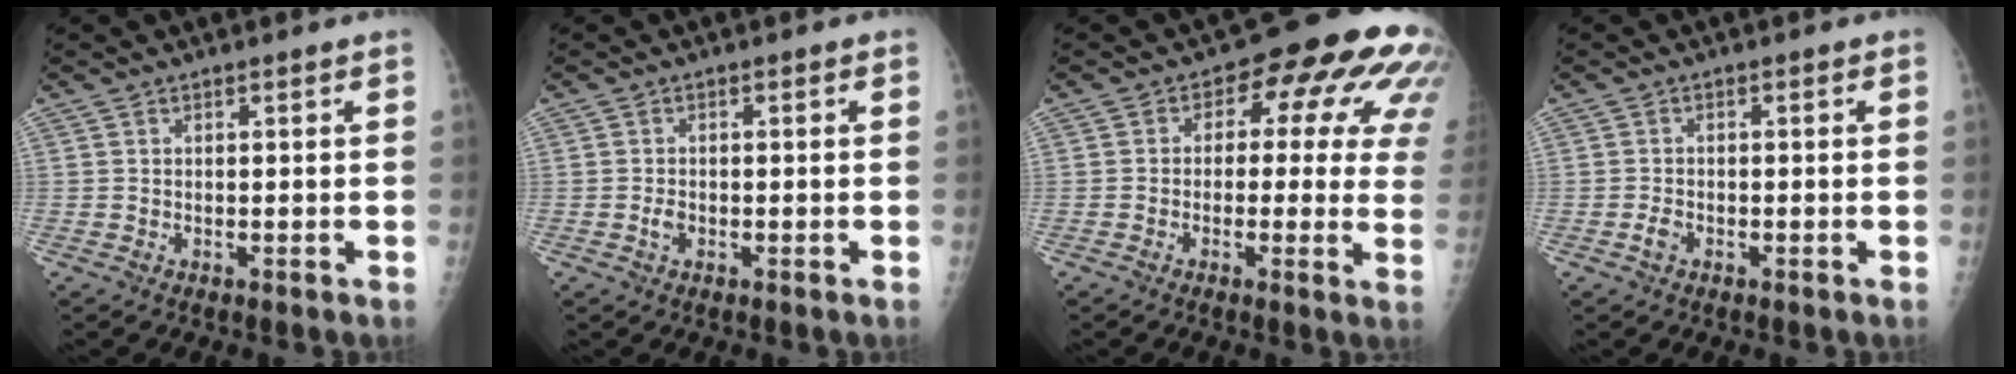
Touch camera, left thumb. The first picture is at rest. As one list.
[{"total": 1.5, "force": [-0.6, 1.0, 0.9], "torque": [-0.012, 0.002, -0.012]}, {"total": 16.2, "force": [4.3, 8.7, 13.0], "torque": [-0.102, 0.018, 0.036]}, {"total": 1.7, "force": [-1.0, 1.1, 0.9], "torque": [-0.016, 0.003, -0.019]}]